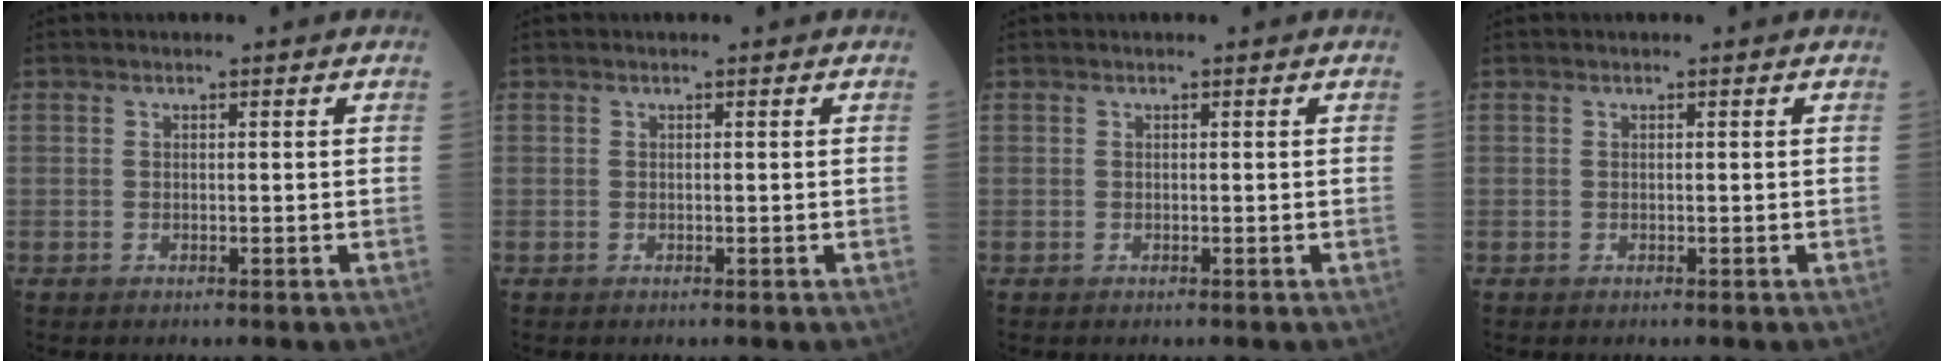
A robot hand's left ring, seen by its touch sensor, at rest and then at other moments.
{"total": 0.0}
{"total": 0.0}
{"total": 0.0}